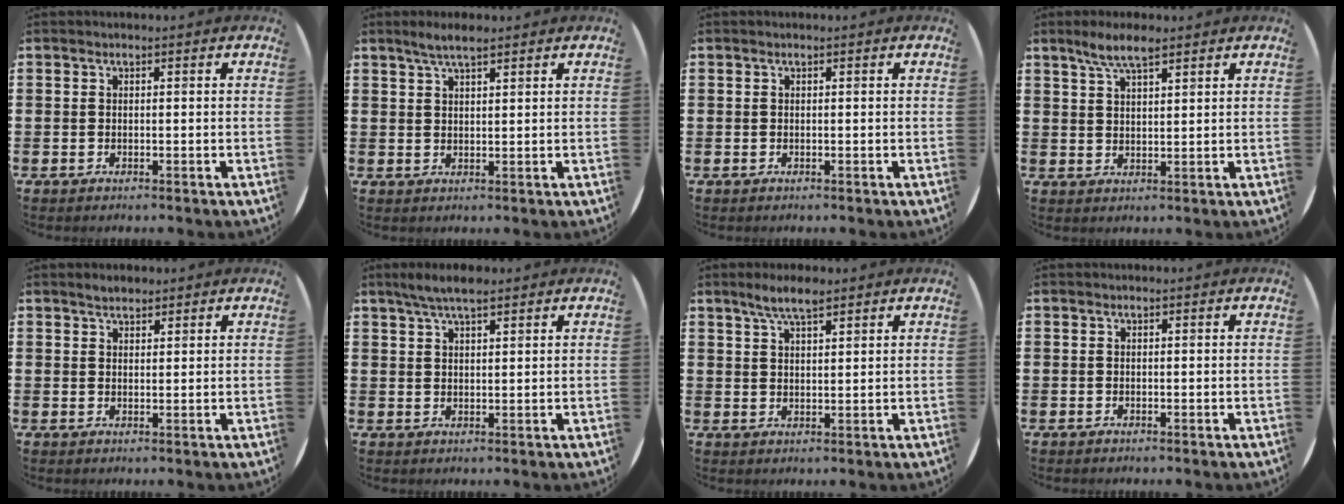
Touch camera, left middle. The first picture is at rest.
{"total": 3.1, "force": [2.5, 0.6, 1.8], "torque": [-0.031, 0.002, 0.042]}
{"total": 0.0}
{"total": 4.9, "force": [3.7, 1.2, 3.0], "torque": [-0.065, 0.001, 0.065]}
{"total": 2.0, "force": [1.9, 0.6, 0.3], "torque": [-0.001, 0.002, 0.034]}
{"total": 4.2, "force": [3.4, 0.9, 2.3], "torque": [-0.043, -0.001, 0.059]}
{"total": 4.4, "force": [3.4, 1.0, 2.6], "torque": [-0.056, 0.001, 0.061]}
{"total": 0.0}